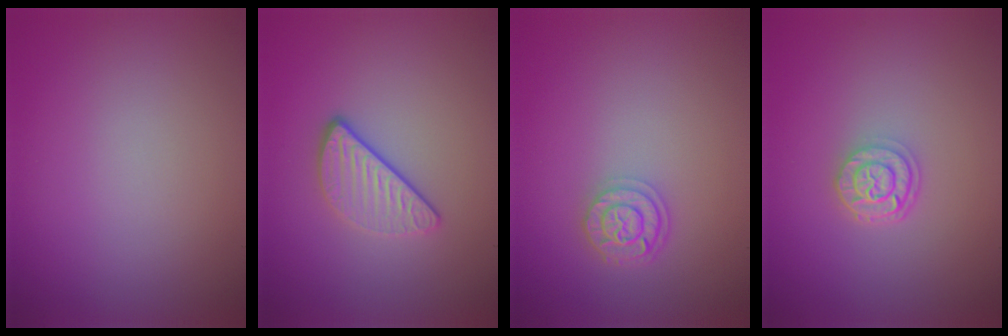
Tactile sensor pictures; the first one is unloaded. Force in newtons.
{"total": 3.2, "press": 2.5, "slide": 1.9}
{"total": 2.3, "press": 1.9, "slide": 1.3}
{"total": 2.6, "press": 2.1, "slide": 1.5}